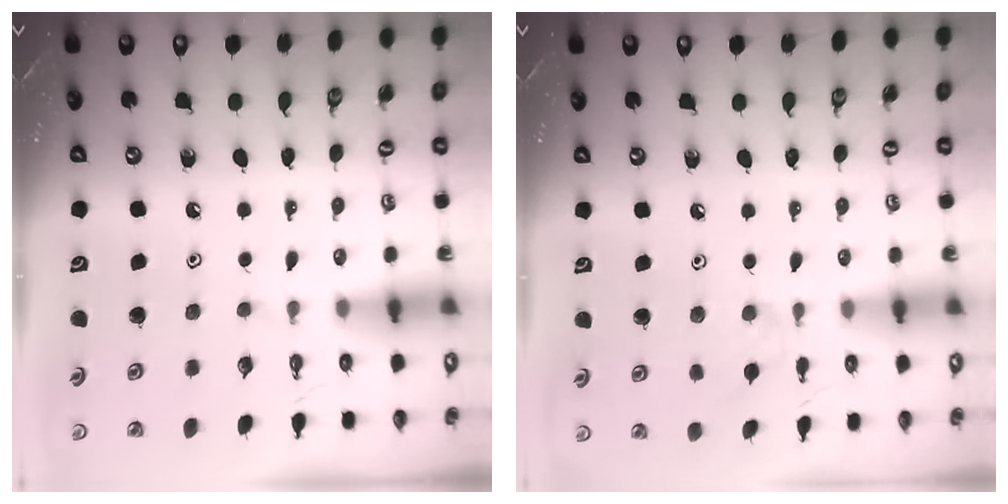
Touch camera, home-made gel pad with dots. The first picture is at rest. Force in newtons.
{"total": 5.9, "press": 5.9, "slide": 0.6}